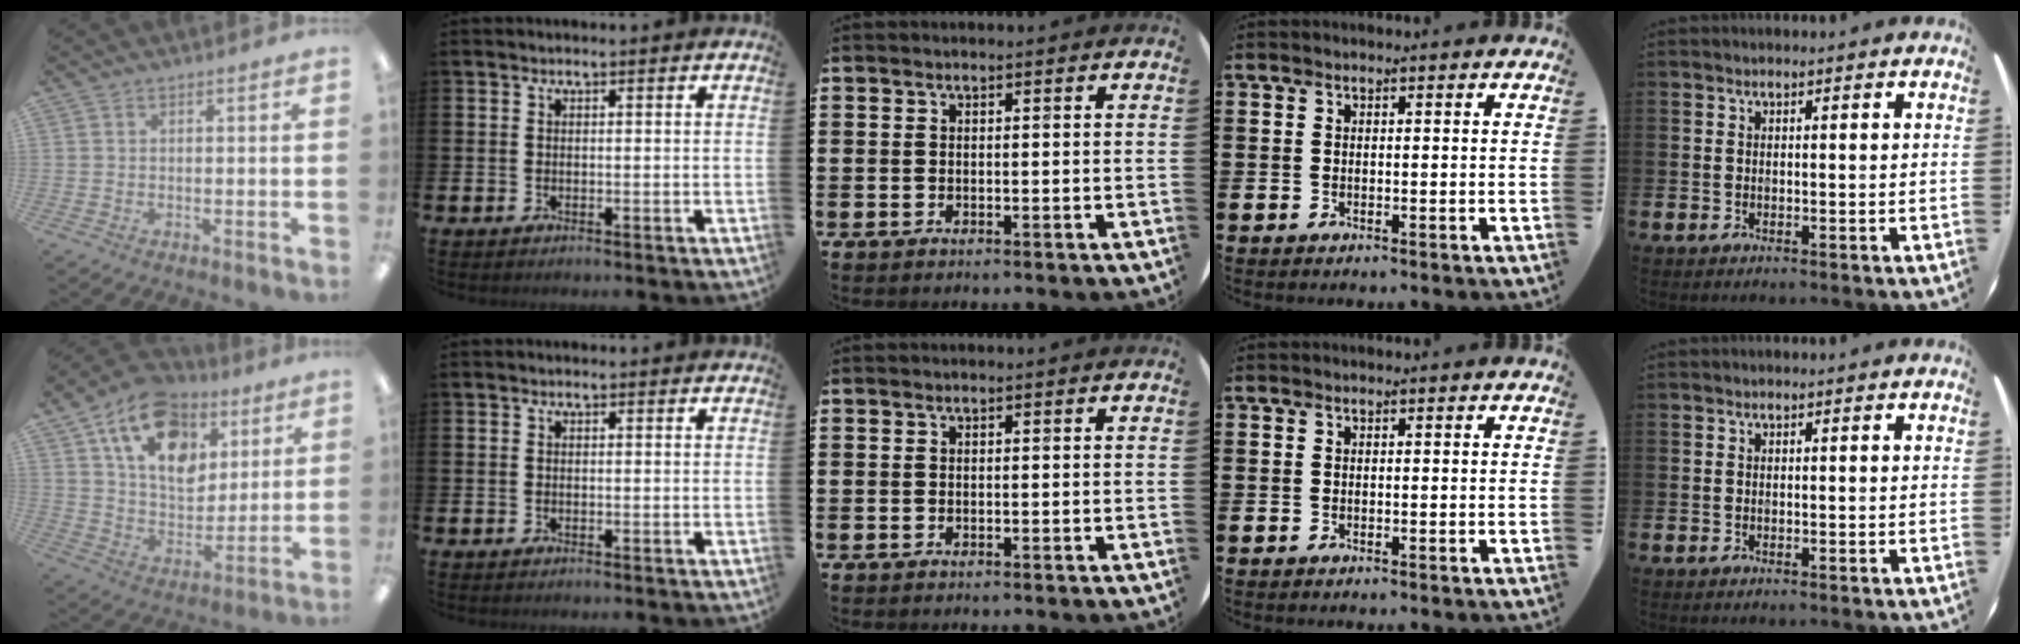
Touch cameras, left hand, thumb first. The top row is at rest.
{"thumb": {"total": 17.4, "force": [9.0, 11.5, 9.4], "torque": [-0.154, -0.031, 0.166]}}